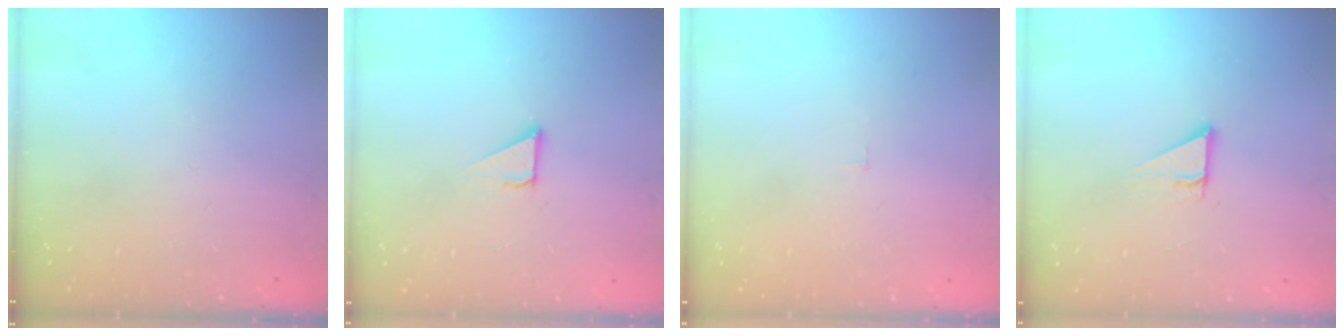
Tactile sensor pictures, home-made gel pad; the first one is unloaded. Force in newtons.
{"total": 3.2, "press": 3.2, "slide": 0.2}
{"total": 1.6, "press": 1.6, "slide": 0.1}
{"total": 3.7, "press": 3.7, "slide": 0.2}